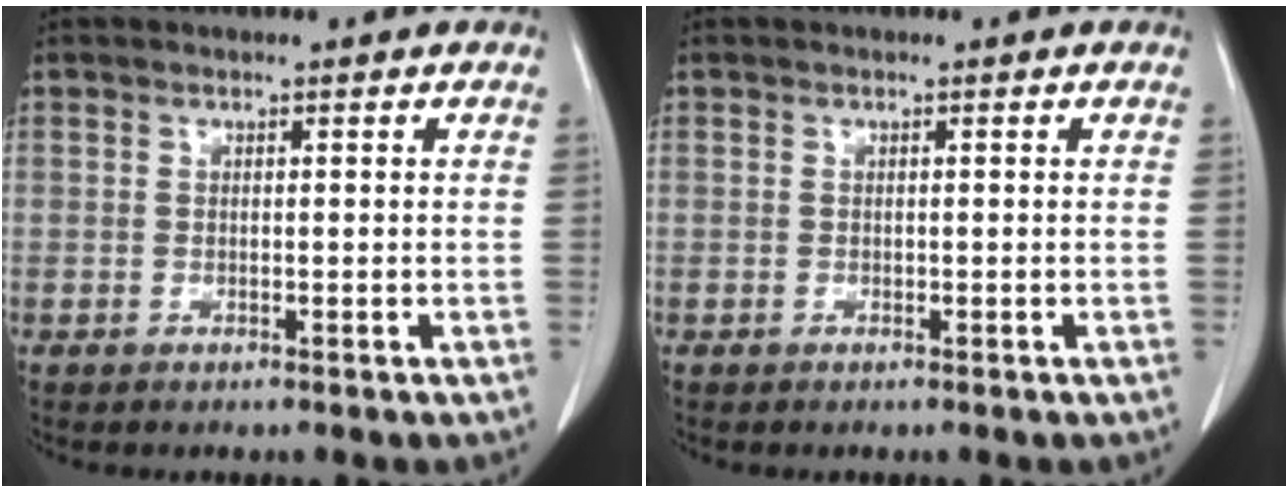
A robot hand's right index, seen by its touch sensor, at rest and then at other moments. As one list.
[{"total": 0.0}]